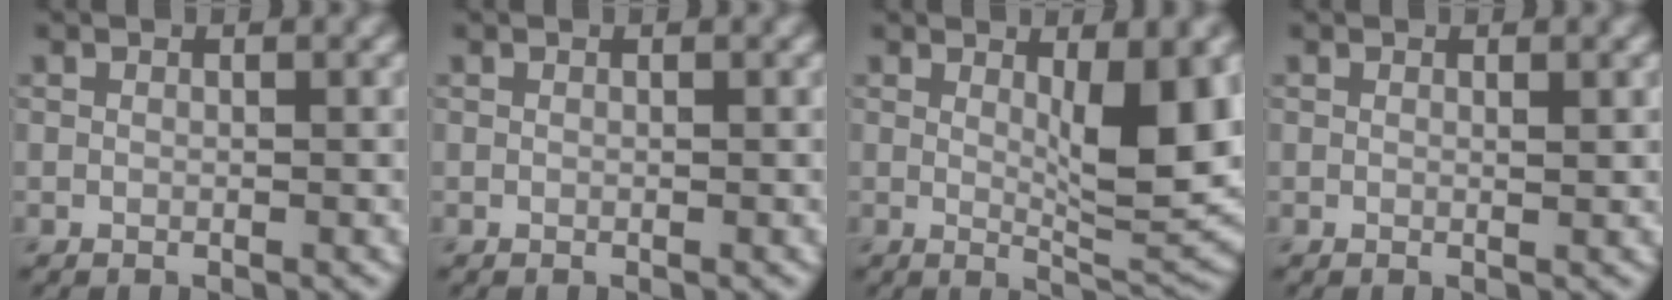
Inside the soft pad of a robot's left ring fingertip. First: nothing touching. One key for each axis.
{"total": 0.0}
{"total": 7.4, "fx": 1.2, "fy": 1.8, "fz": 7.0, "tx": -0.096, "ty": -0.012, "tz": 0.026}
{"total": 0.7, "fx": 0.3, "fy": 0.1, "fz": 0.6, "tx": -0.004, "ty": -0.001, "tz": 0.004}